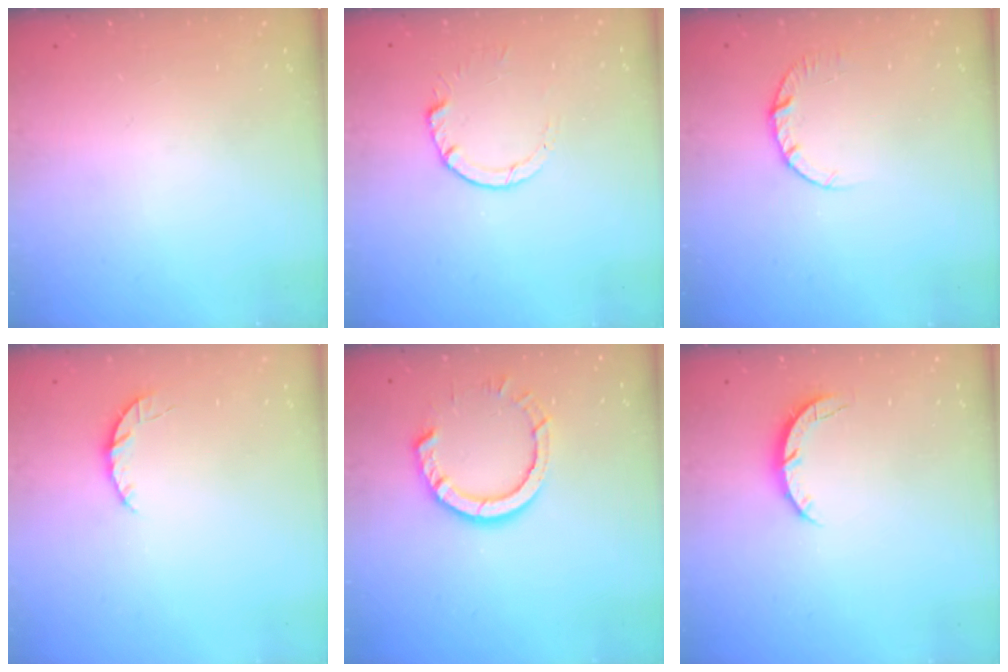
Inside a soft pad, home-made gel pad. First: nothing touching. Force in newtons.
{"total": 3.5, "press": 3.5, "slide": 0.4}
{"total": 4.5, "press": 4.5, "slide": 0.4}
{"total": 3.6, "press": 3.5, "slide": 0.4}
{"total": 9.4, "press": 9.3, "slide": 0.9}
{"total": 3.9, "press": 3.8, "slide": 0.5}